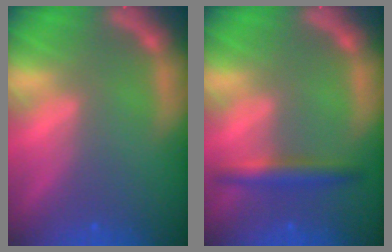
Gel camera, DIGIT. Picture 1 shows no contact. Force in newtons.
{"total": 3.0}